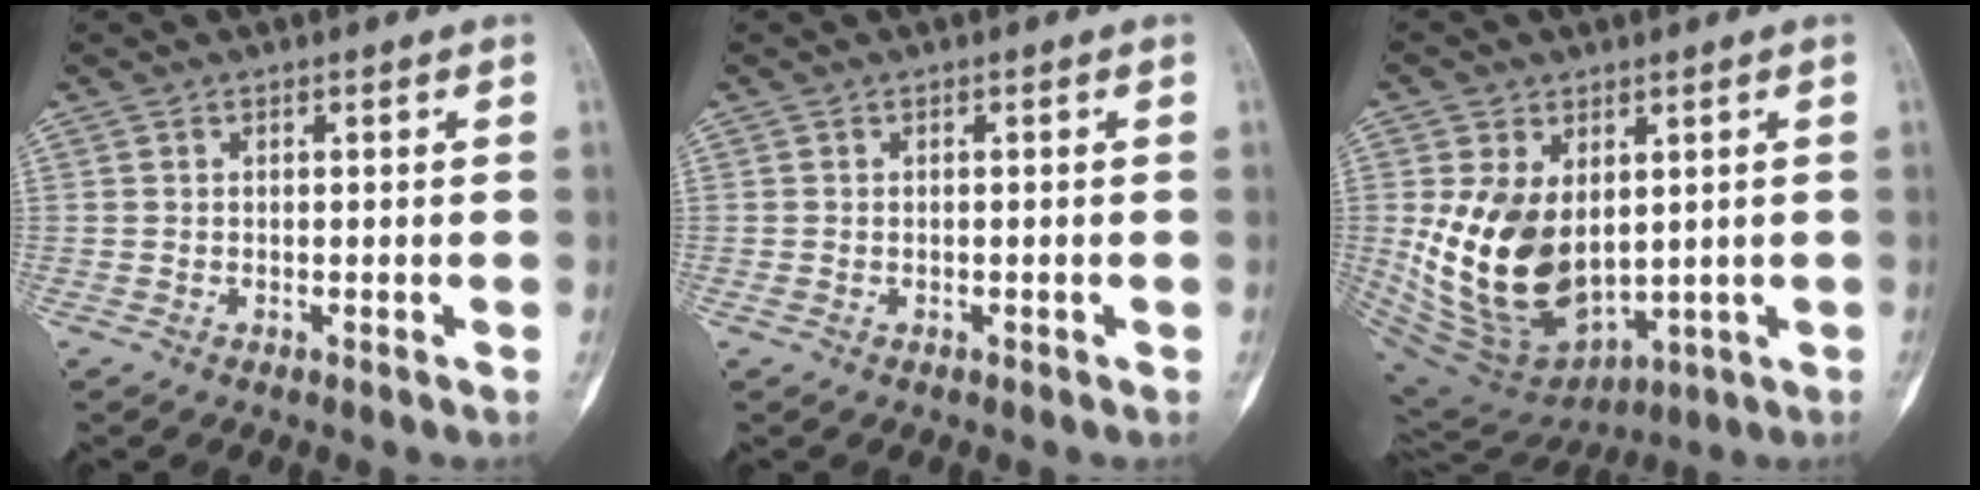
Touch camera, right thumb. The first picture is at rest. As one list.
[{"total": 0.9, "force": [-0.4, 0.7, 0.5], "torque": [-0.012, 0.006, -0.005]}, {"total": 18.0, "force": [1.2, 11.6, 13.6], "torque": [-0.225, -0.018, 0.056]}]